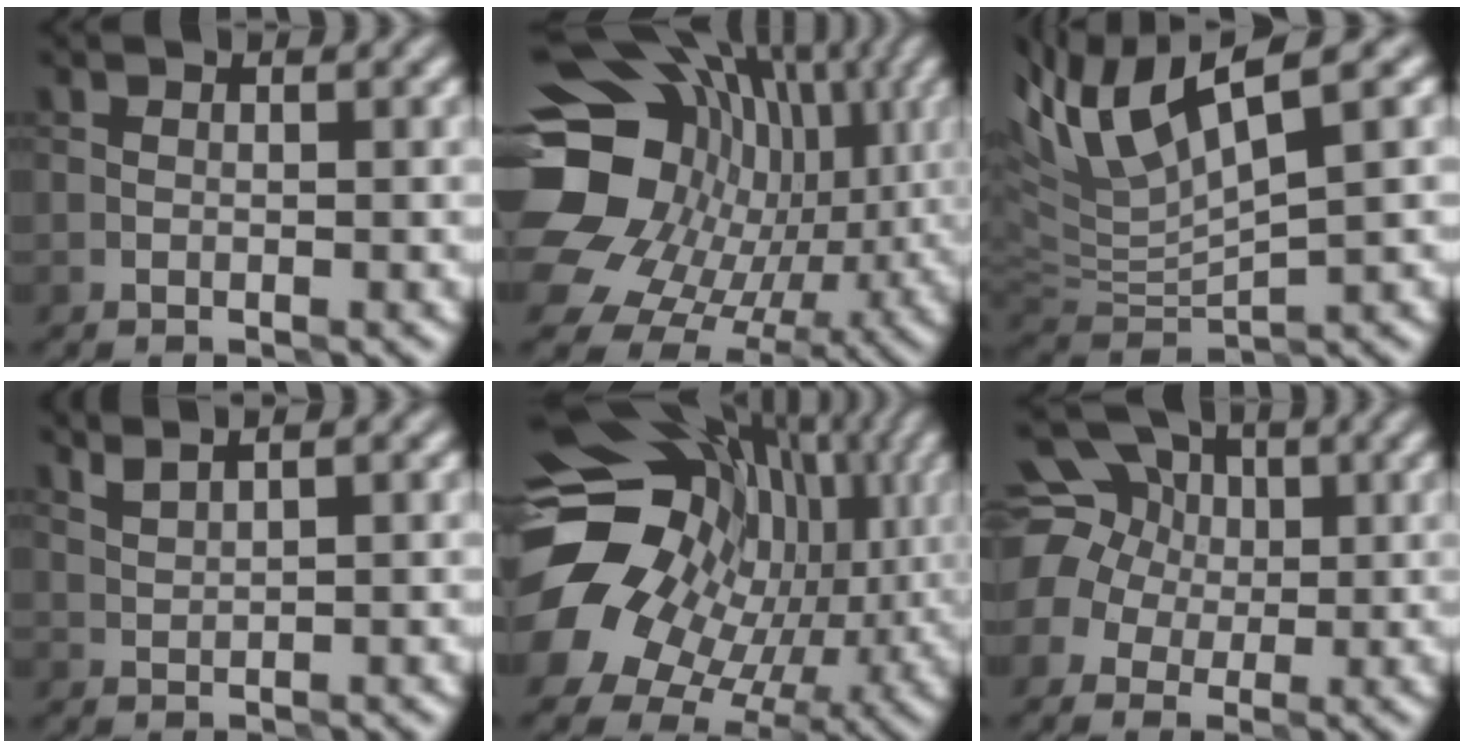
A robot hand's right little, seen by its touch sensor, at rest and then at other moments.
{"total": 20.3, "force": [2.6, 17.1, 10.7], "torque": [-0.198, 0.009, 0.049]}
{"total": 6.8, "force": [3.8, 1.4, 5.5], "torque": [-0.119, 0.013, 0.074]}
{"total": 2.1, "force": [1.9, 0.2, 1.0], "torque": [-0.020, 0.008, 0.034]}
{"total": 19.2, "force": [0.7, 16.0, 10.7], "torque": [-0.196, -0.003, 0.022]}
{"total": 10.7, "force": [3.4, 8.8, 4.9], "torque": [-0.133, 0.038, 0.039]}